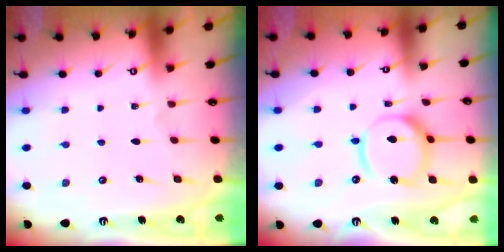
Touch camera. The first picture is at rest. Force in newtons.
{"total": 12.1, "press": 12.1, "slide": 1.4}